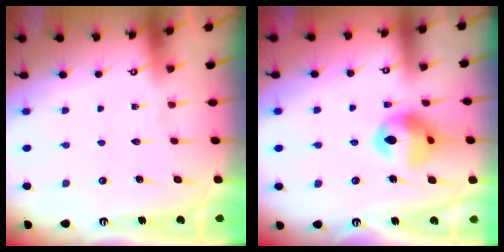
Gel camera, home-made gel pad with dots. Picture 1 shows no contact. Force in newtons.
{"total": 13.5, "press": 13.4, "slide": 1.4}